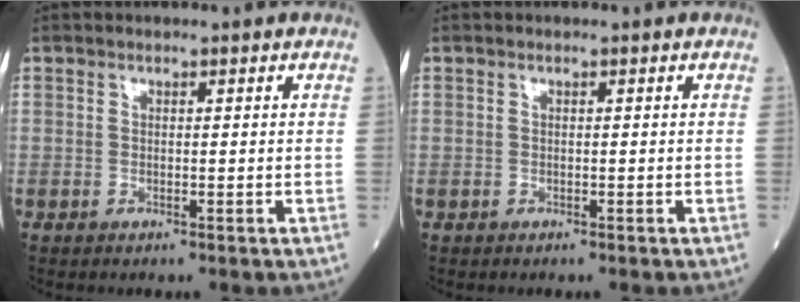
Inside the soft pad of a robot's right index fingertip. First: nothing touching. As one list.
[{"total": 0.0}]